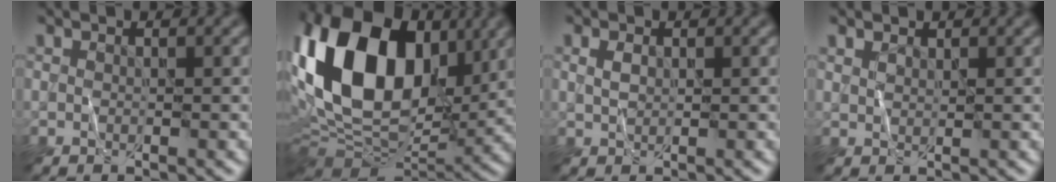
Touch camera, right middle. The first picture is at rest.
{"total": 17.6, "force": [3.6, 11.4, 12.9], "torque": [-0.246, 0.034, 0.046]}
{"total": 1.2, "force": [0.4, 0.8, 0.8], "torque": [-0.020, 0.002, 0.010]}
{"total": 0.8, "force": [0.7, 0.4, 0.3], "torque": [-0.010, 0.000, 0.017]}